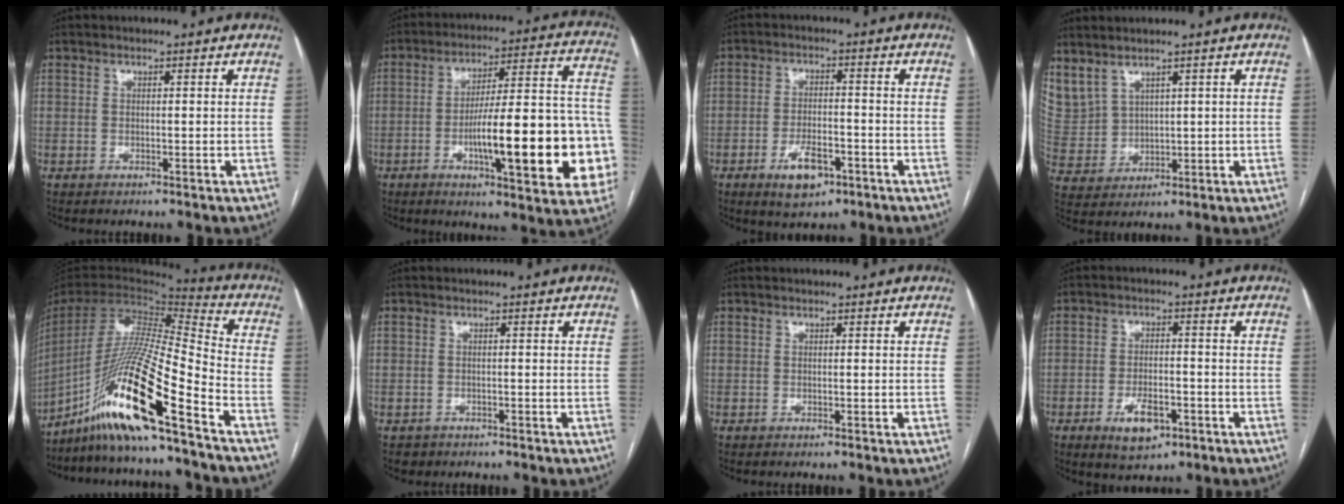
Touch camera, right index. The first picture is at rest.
{"total": 23.8, "force": [-5.9, 4.1, 22.7], "torque": [-0.248, 0.024, -0.074]}
{"total": 6.6, "force": [-3.5, 2.8, 4.8], "torque": [-0.087, -0.002, -0.054]}
{"total": 10.5, "force": [6.6, 6.6, 4.8], "torque": [-0.144, 0.016, 0.163]}
{"total": 20.3, "force": [-13.3, -0.4, 15.4], "torque": [-0.330, -0.029, -0.252]}
{"total": 1.9, "force": [-1.2, 1.5, 0.0], "torque": [-0.006, 0.005, -0.016]}
{"total": 0.0}
{"total": 6.4, "force": [-3.2, 2.9, 4.8], "torque": [-0.083, -0.003, -0.046]}